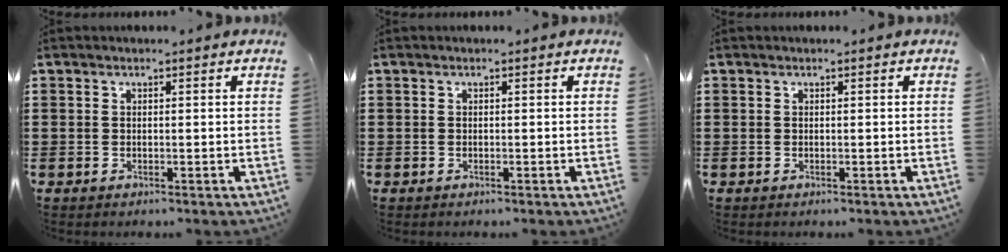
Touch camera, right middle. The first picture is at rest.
{"total": 0.0}
{"total": 0.0}